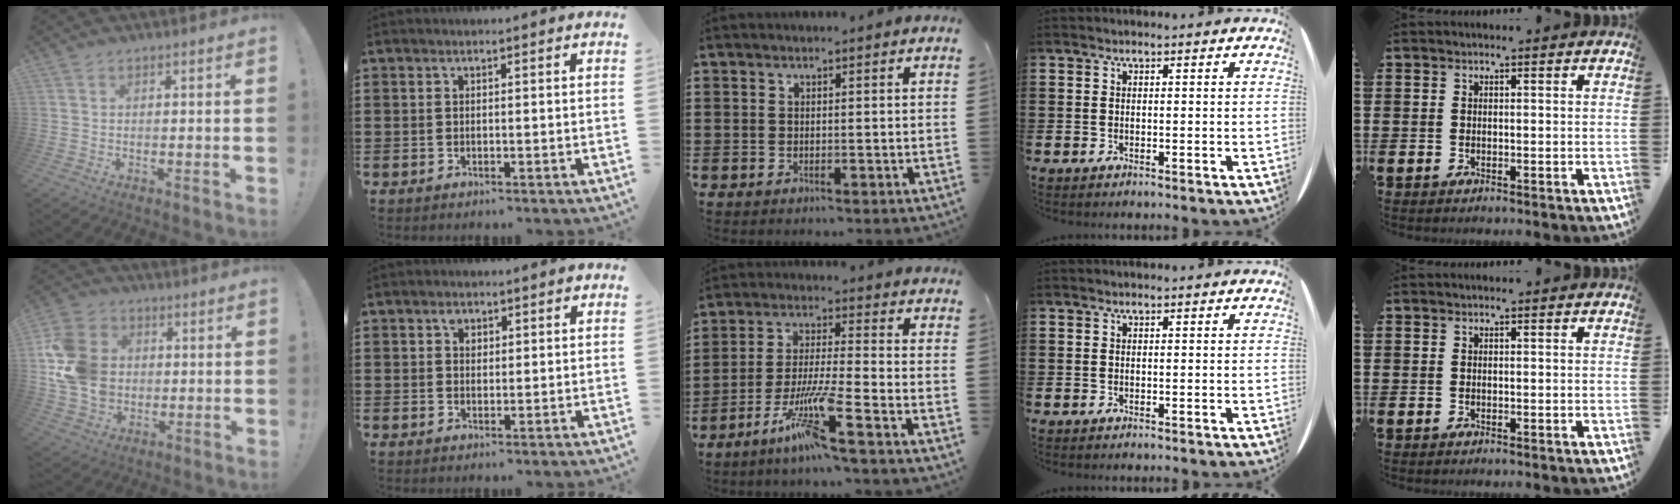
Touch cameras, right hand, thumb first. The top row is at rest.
{"thumb": {"total": 17.3, "force": [0.7, 14.4, 9.5], "torque": [-0.178, 0.009, 0.019]}, "index": {"total": 1.7, "force": [0.9, 1.2, 0.9], "torque": [-0.012, 0.001, 0.015]}, "middle": {"total": 8.9, "force": [-5.7, 0.1, 6.8], "torque": [-0.146, -0.013, -0.112]}}